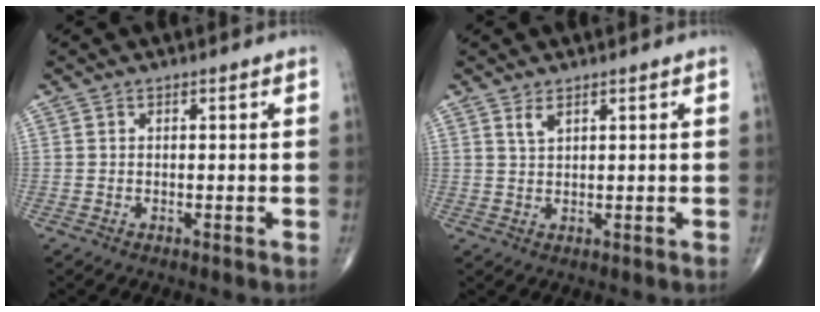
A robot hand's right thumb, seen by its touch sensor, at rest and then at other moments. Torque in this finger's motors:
{"motor_torque": [-0.08, -0.23, 0.24, 0.23, 0.00]}